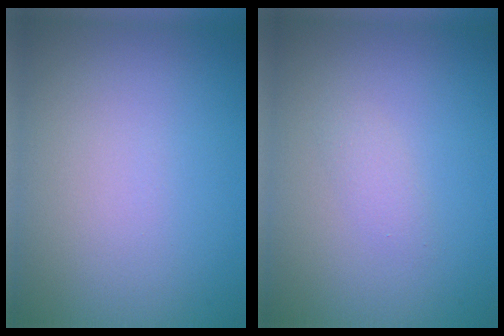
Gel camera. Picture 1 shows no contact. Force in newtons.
{"total": 1.0, "press": 1.0, "slide": 0.1}